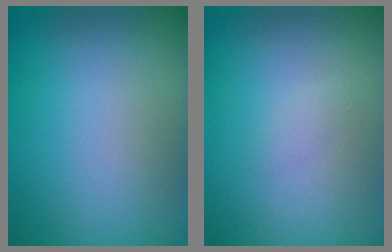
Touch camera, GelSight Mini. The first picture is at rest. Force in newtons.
{"total": 0.6, "press": 0.6, "slide": 0.1}